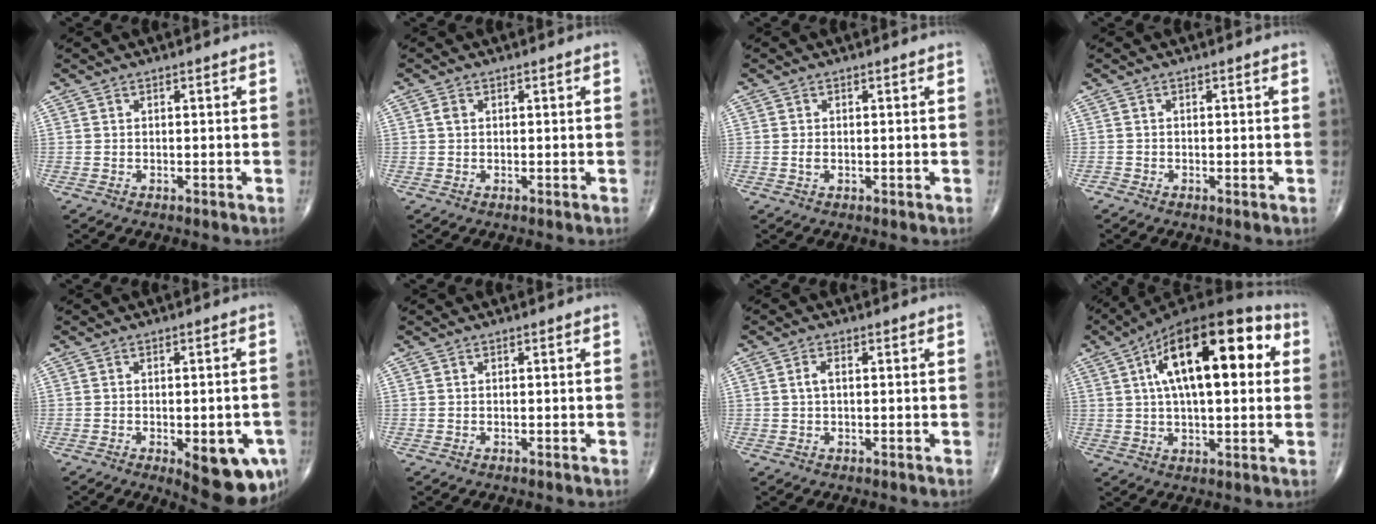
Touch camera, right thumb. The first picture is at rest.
{"total": 1.0, "force": [0.3, 0.8, 0.6], "torque": [-0.011, 0.000, 0.004]}
{"total": 1.0, "force": [-0.1, 0.6, 0.8], "torque": [-0.019, -0.003, -0.002]}
{"total": 0.5, "force": [-0.3, 0.2, 0.3], "torque": [-0.008, -0.003, -0.011]}
{"total": 12.2, "force": [-4.5, 4.7, 10.4], "torque": [-0.109, 0.000, -0.044]}
{"total": 0.0}
{"total": 2.0, "force": [0.3, 1.0, 1.7], "torque": [-0.037, 0.006, 0.005]}
{"total": 22.9, "force": [5.9, 9.8, 19.8], "torque": [-0.305, 0.024, 0.083]}